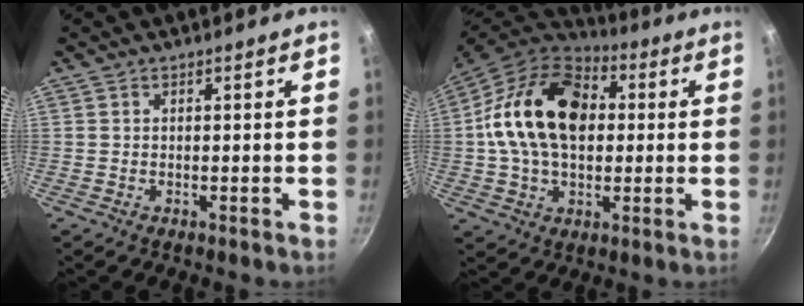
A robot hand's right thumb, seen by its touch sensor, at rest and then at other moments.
{"total": 21.8, "force": [2.5, 14.9, 15.7], "torque": [-0.255, 0.030, 0.030]}